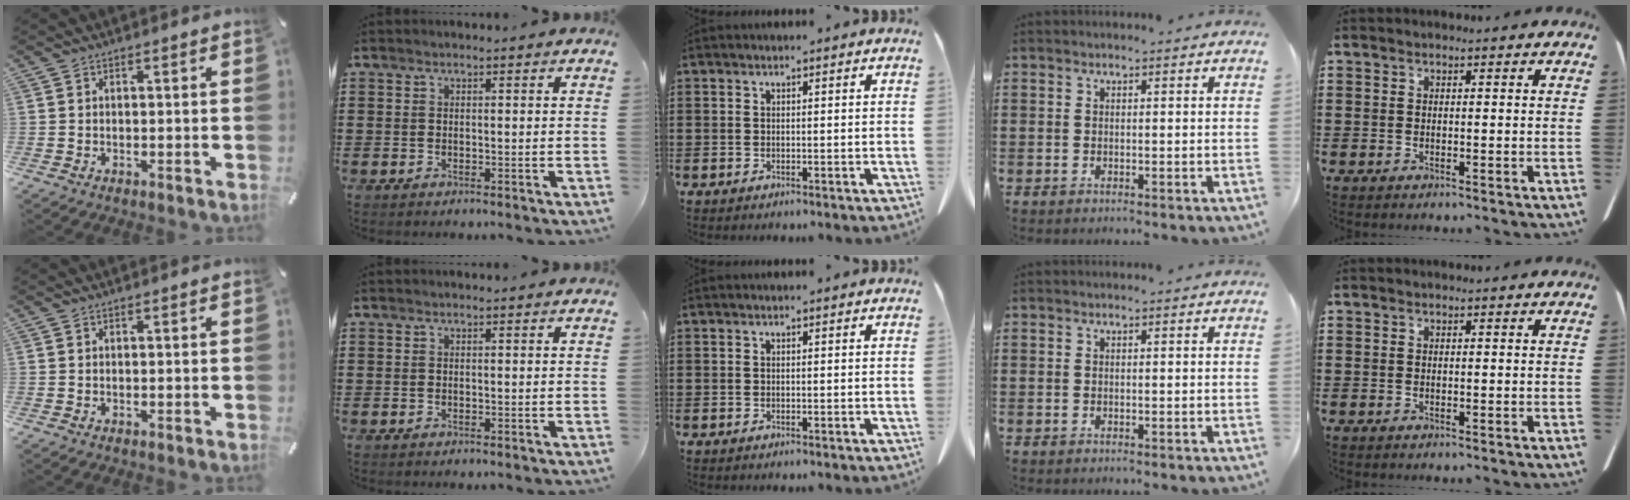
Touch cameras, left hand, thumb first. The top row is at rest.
{}